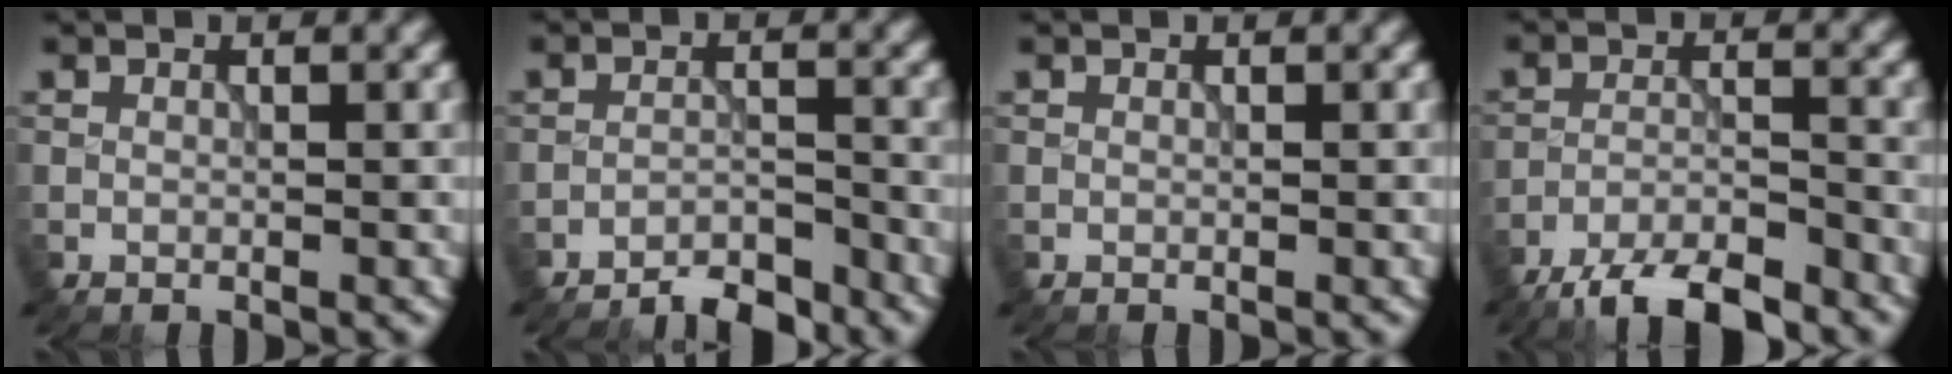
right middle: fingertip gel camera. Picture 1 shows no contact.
{"total": 3.6, "force": [-3.4, 0.6, 1.1], "torque": [-0.012, 0.004, -0.060]}
{"total": 0.0}
{"total": 6.5, "force": [-5.4, 1.3, 3.3], "torque": [-0.056, -0.005, -0.102]}